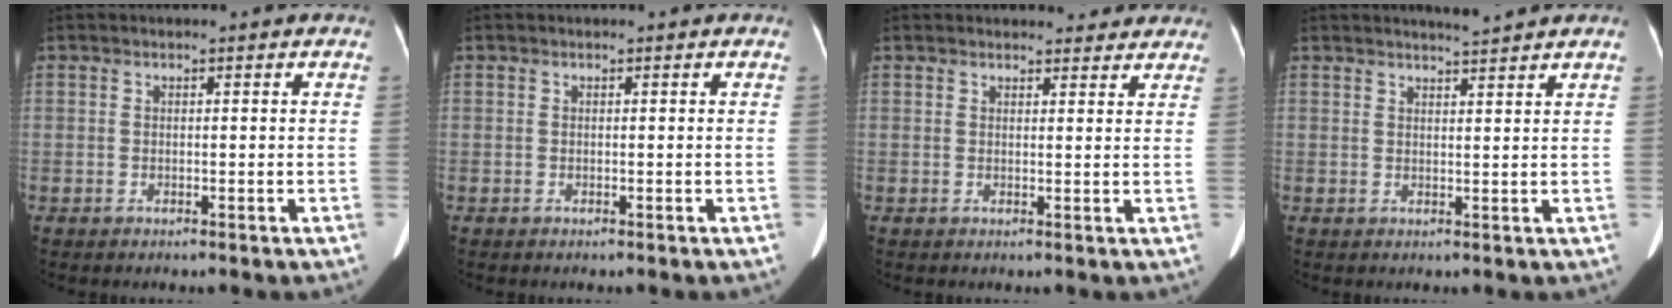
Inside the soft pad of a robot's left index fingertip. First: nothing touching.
{"total": 0.0}
{"total": 6.2, "force": [5.7, 2.1, 1.3], "torque": [0.005, 0.005, 0.054]}
{"total": 2.8, "force": [2.6, -0.8, 0.7], "torque": [-0.012, -0.004, 0.043]}